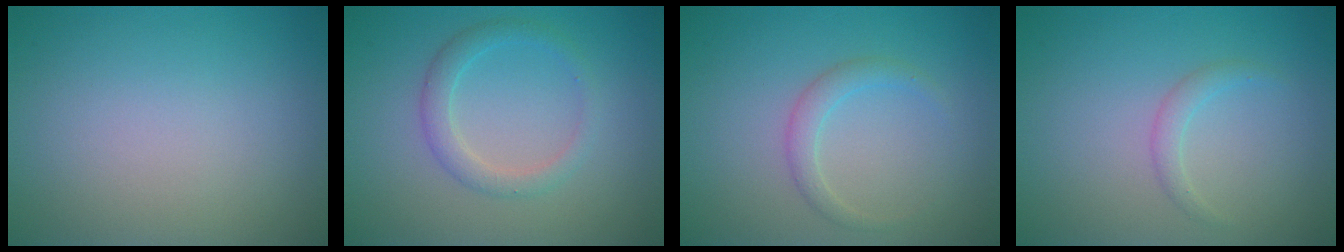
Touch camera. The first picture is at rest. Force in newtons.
{"total": 2.2, "press": 2.2, "slide": 0.0}
{"total": 1.7, "press": 1.7, "slide": 0.1}
{"total": 1.2, "press": 1.2, "slide": 0.0}